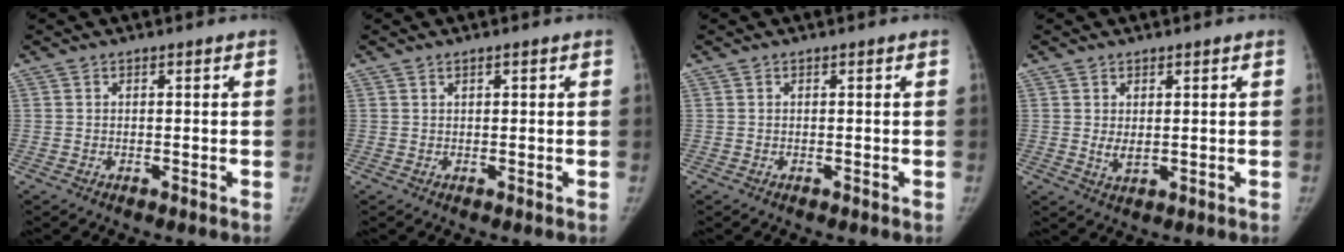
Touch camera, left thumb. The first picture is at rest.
{"total": 0.9, "force": [0.5, 0.4, 0.6], "torque": [-0.007, 0.000, 0.007]}
{"total": 0.0}
{"total": 2.7, "force": [0.5, 1.5, 2.2], "torque": [-0.034, -0.011, 0.015]}